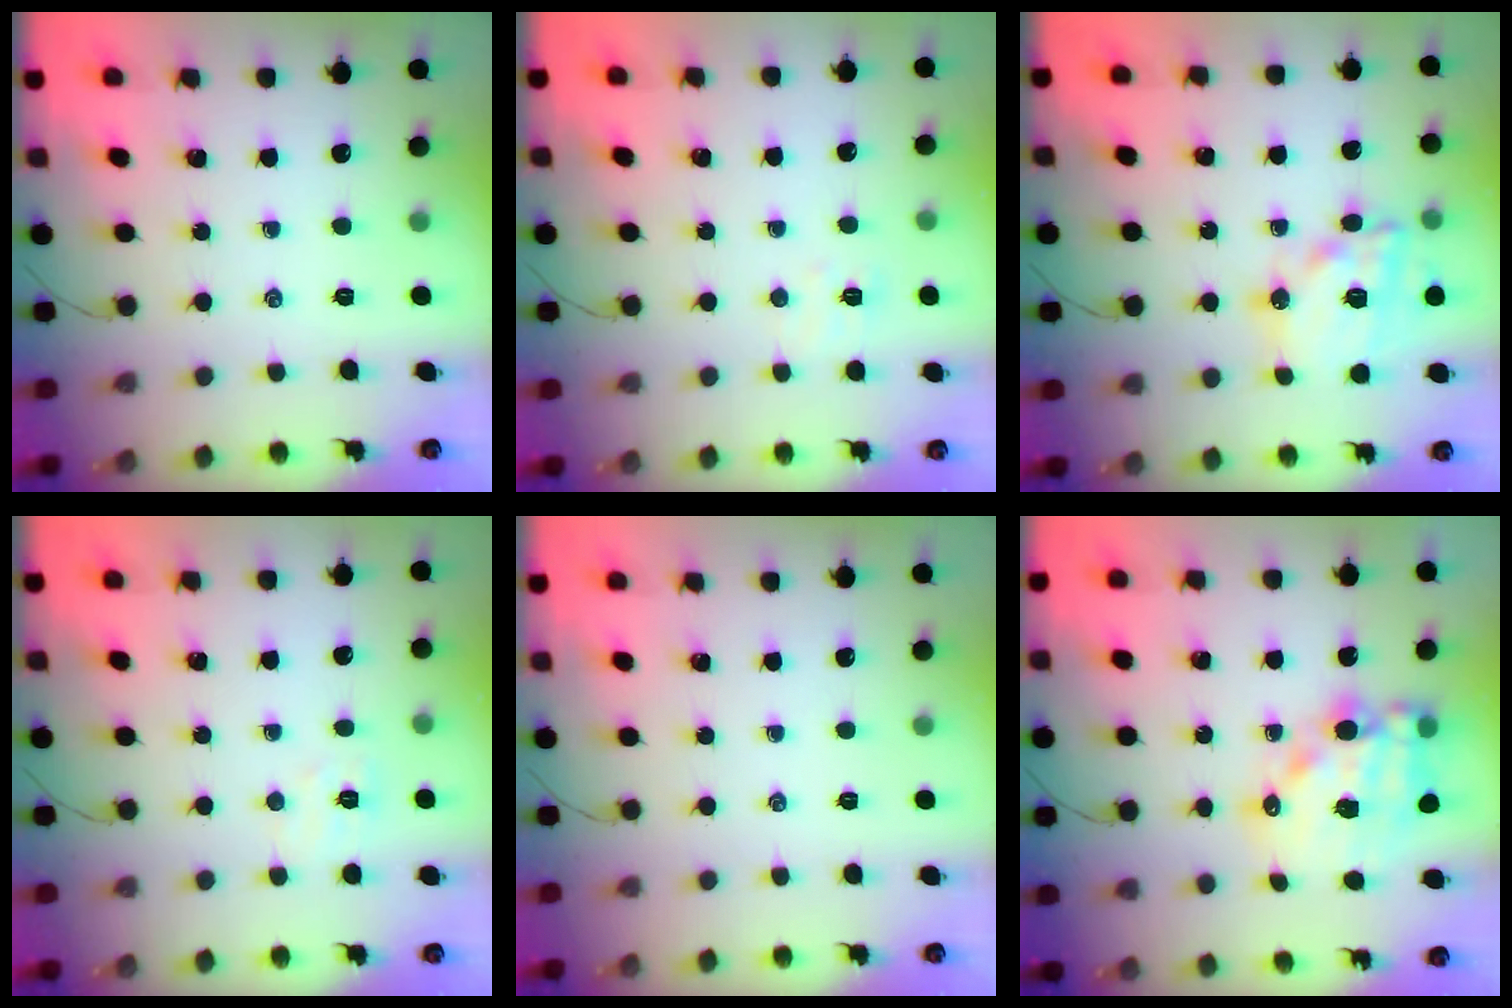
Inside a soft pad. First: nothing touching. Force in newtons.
{"total": 4.1, "press": 3.9, "slide": 1.1}
{"total": 18.1, "press": 17.8, "slide": 3.0}
{"total": 4.1, "press": 4.0, "slide": 1.0}
{"total": 0.0}
{"total": 15.4, "press": 15.0, "slide": 3.2}